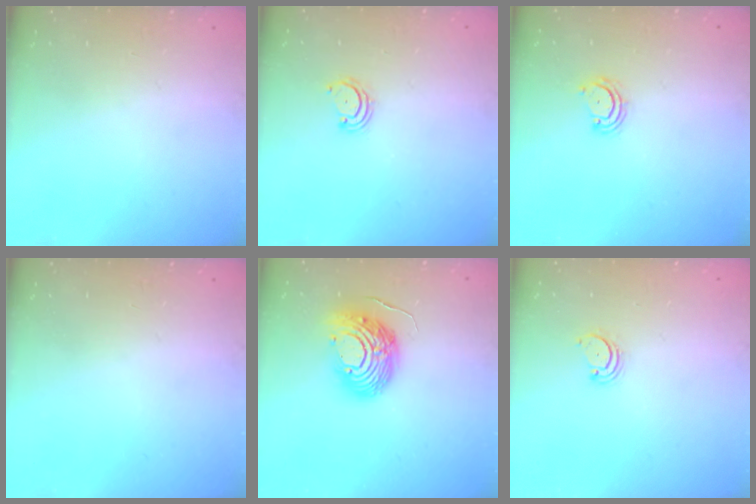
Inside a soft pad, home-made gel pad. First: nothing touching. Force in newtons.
{"total": 2.8, "press": 2.8, "slide": 0.3}
{"total": 4.5, "press": 4.5, "slide": 0.4}
{"total": 0.0}
{"total": 13.3, "press": 13.1, "slide": 2.3}
{"total": 2.6, "press": 2.5, "slide": 0.3}